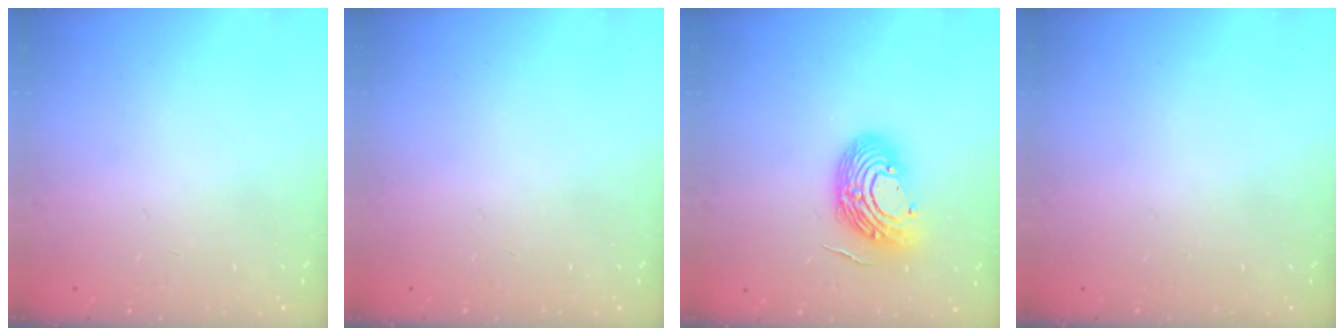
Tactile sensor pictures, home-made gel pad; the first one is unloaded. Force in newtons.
{"total": 0.0}
{"total": 12.6, "press": 12.5, "slide": 1.7}
{"total": 0.0}